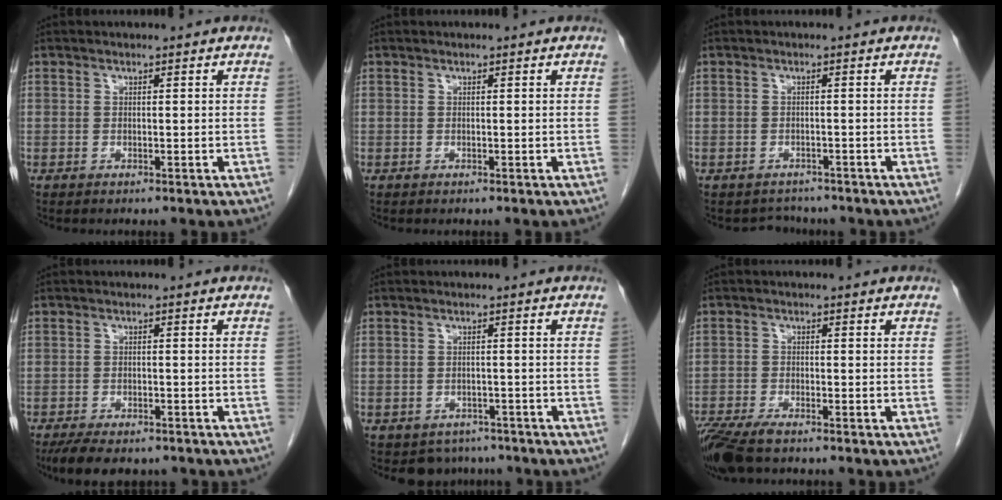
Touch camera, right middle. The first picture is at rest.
{"total": 0.0}
{"total": 2.5, "force": [-2.2, 1.1, -0.4], "torque": [-0.001, 0.000, -0.033]}
{"total": 8.4, "force": [-6.6, 3.2, 4.1], "torque": [-0.060, -0.008, -0.095]}
{"total": 3.8, "force": [-3.0, 2.3, 0.2], "torque": [0.002, 0.005, -0.041]}
{"total": 7.7, "force": [-5.9, 2.0, 4.5], "torque": [-0.083, -0.017, -0.107]}